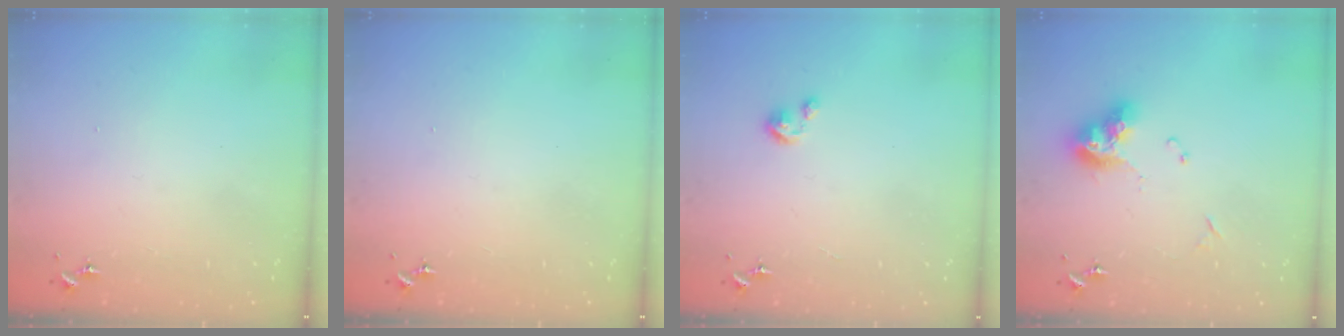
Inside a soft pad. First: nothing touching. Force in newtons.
{"total": 0.0}
{"total": 3.7, "press": 3.6, "slide": 0.4}
{"total": 12.2, "press": 12.2, "slide": 1.0}